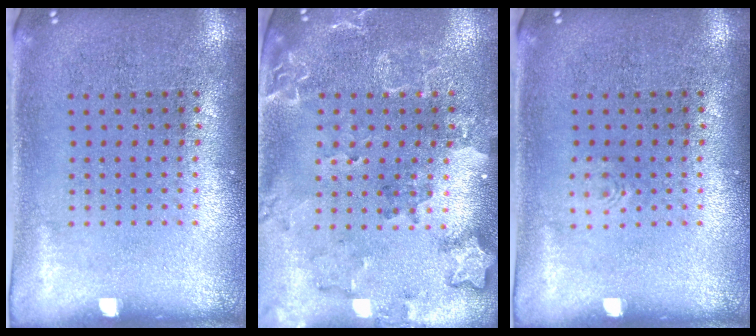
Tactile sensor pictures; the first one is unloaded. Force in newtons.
{"total": 2.0, "press": 1.9, "slide": 0.7}
{"total": 0.5, "press": 0.5, "slide": 0.1}